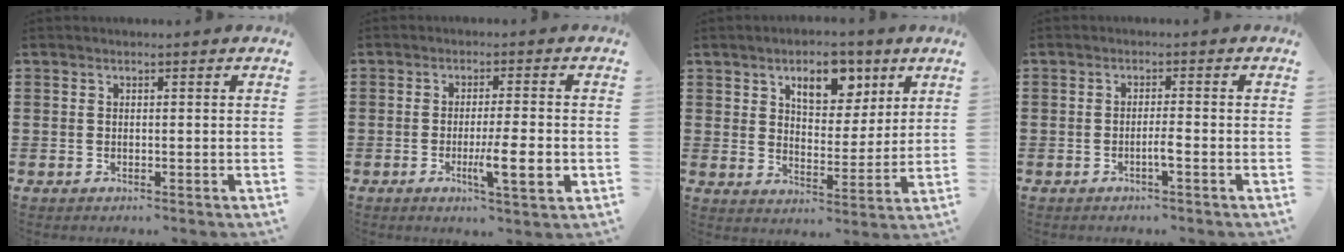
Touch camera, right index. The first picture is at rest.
{"total": 7.3, "force": [-1.9, 1.1, 6.9], "torque": [-0.110, -0.007, -0.029]}
{"total": 7.7, "force": [4.4, 4.3, 4.7], "torque": [-0.079, 0.000, 0.072]}
{"total": 2.0, "force": [-0.9, 0.0, 1.8], "torque": [-0.033, -0.001, -0.018]}